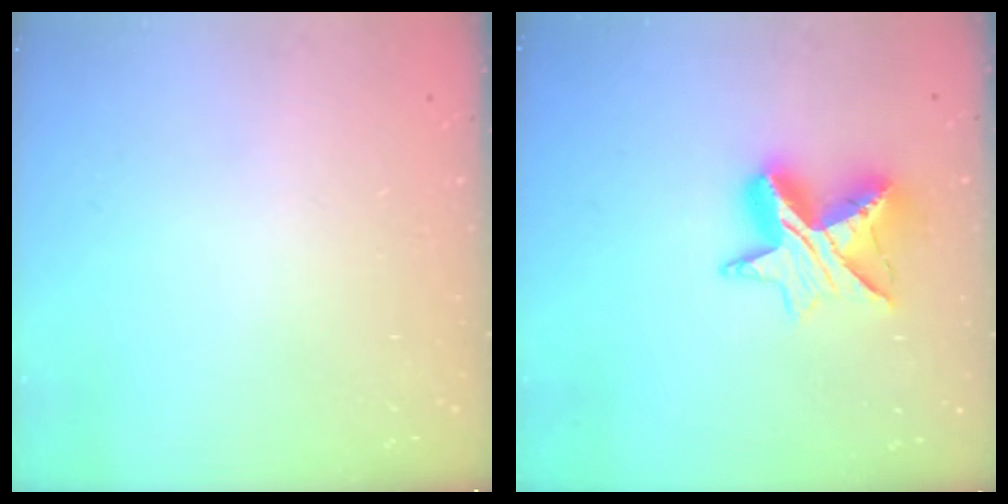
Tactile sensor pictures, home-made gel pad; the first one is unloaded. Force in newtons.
{"total": 11.5, "press": 11.5, "slide": 0.8}